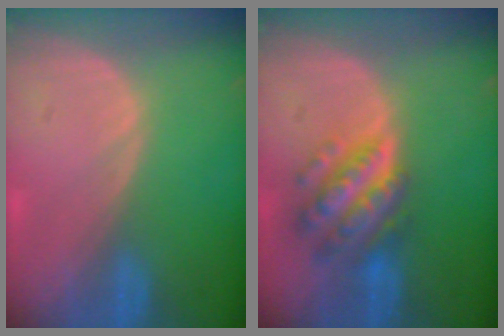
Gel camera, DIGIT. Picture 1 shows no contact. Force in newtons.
{"total": 7.7, "press": 7.7, "slide": 0.4}